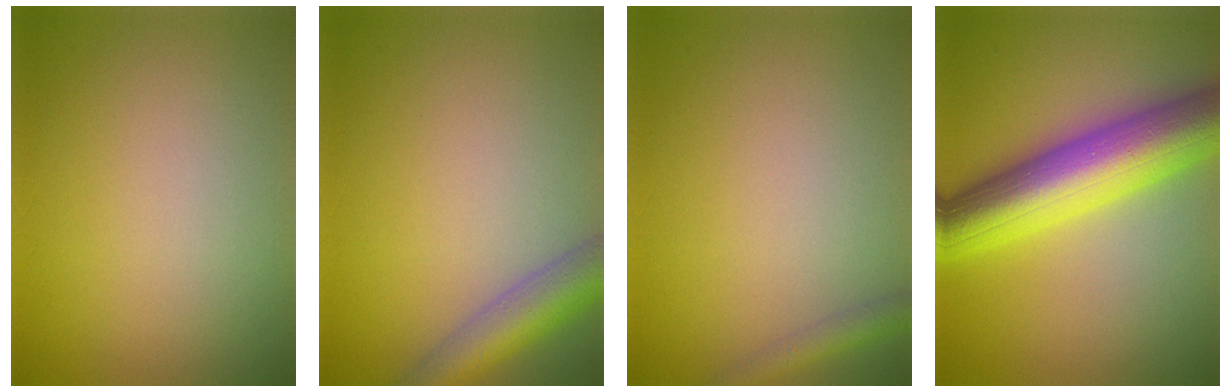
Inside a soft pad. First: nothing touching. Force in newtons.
{"total": 4.6, "press": 4.6, "slide": 0.2}
{"total": 1.7, "press": 1.7, "slide": 0.1}
{"total": 10.7, "press": 10.7, "slide": 0.1}